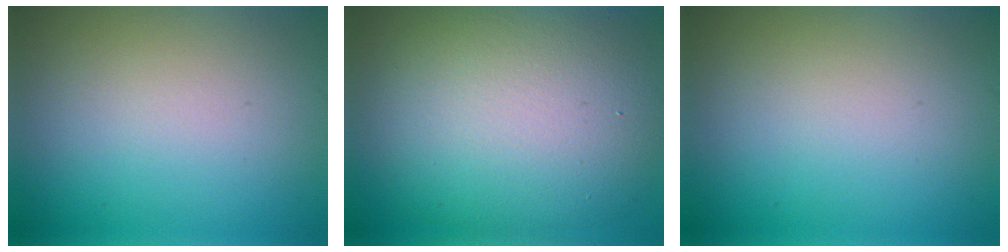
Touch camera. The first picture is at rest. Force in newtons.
{"total": 12.9, "press": 12.8, "slide": 1.3}
{"total": 0.0}